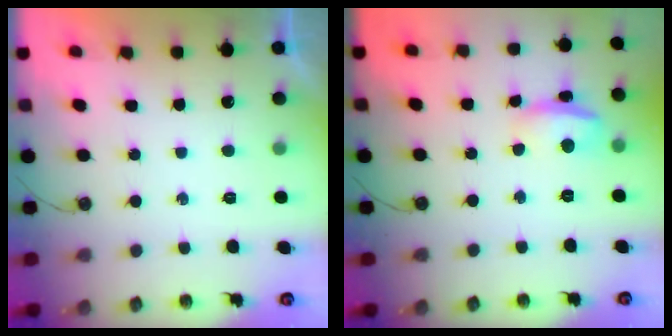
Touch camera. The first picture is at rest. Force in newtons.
{"total": 13.9, "press": 7.3, "slide": 11.9}